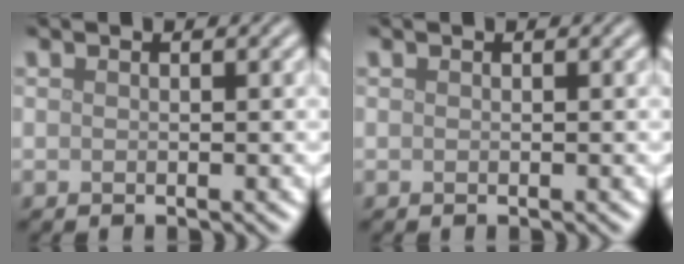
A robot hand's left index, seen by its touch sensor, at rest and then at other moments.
{"total": 0.0}